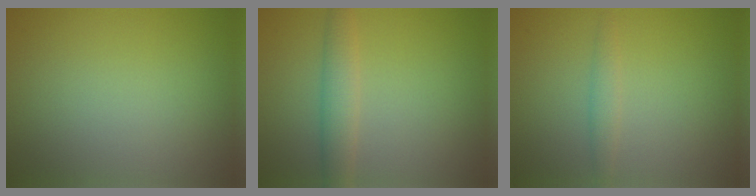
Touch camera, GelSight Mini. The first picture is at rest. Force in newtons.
{"total": 2.7, "press": 2.7, "slide": 0.1}
{"total": 1.4, "press": 1.4, "slide": 0.0}